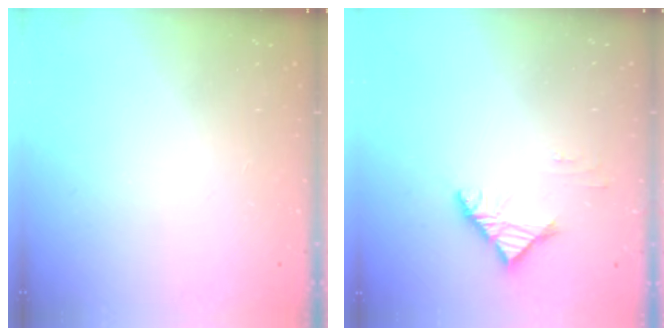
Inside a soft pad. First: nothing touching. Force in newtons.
{"total": 4.2, "press": 4.0, "slide": 1.1}